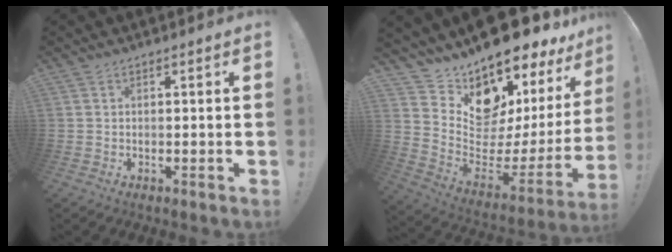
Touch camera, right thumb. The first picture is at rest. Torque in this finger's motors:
{"motor_torque": [0.01, 5.00, 0.45, 0.39, 0.10]}